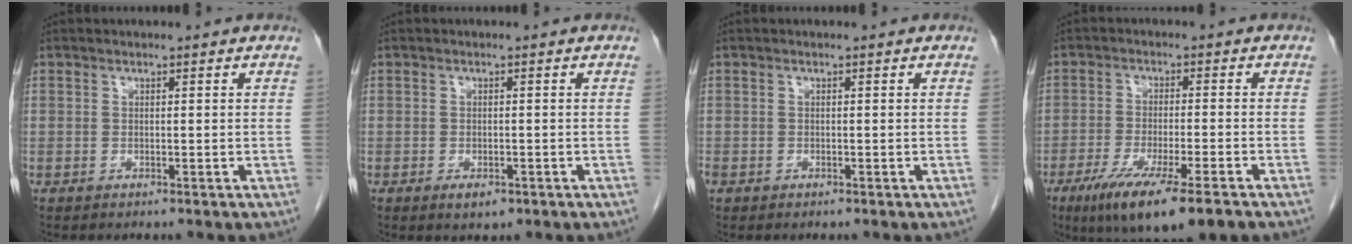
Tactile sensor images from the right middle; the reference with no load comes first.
{"total": 2.1, "force": [-1.1, 1.0, 1.4], "torque": [-0.025, 0.000, -0.011]}
{"total": 0.7, "force": [-0.3, 0.5, 0.3], "torque": [-0.009, 0.001, -0.005]}
{"total": 12.6, "force": [-8.1, 1.1, 9.5], "torque": [-0.155, -0.032, -0.129]}